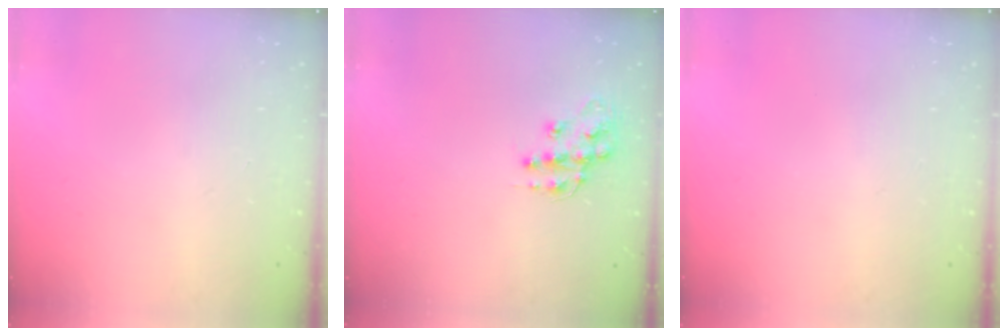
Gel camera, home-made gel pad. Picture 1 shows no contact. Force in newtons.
{"total": 11.6, "press": 11.5, "slide": 0.8}
{"total": 0.0}